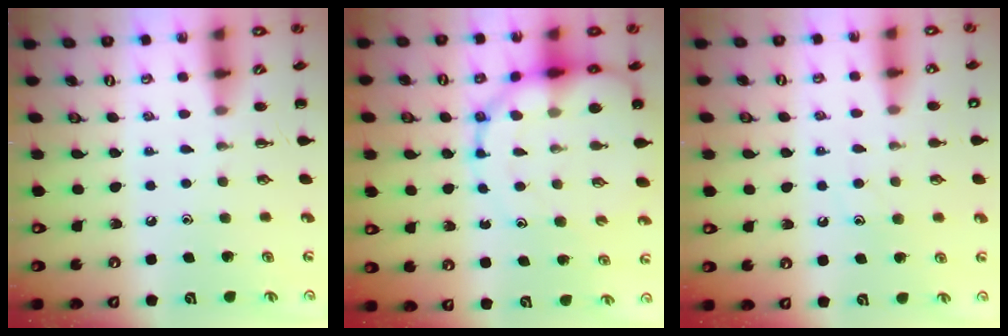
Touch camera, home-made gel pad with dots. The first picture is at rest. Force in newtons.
{"total": 15.1, "press": 14.6, "slide": 3.9}
{"total": 7.6, "press": 7.5, "slide": 1.1}